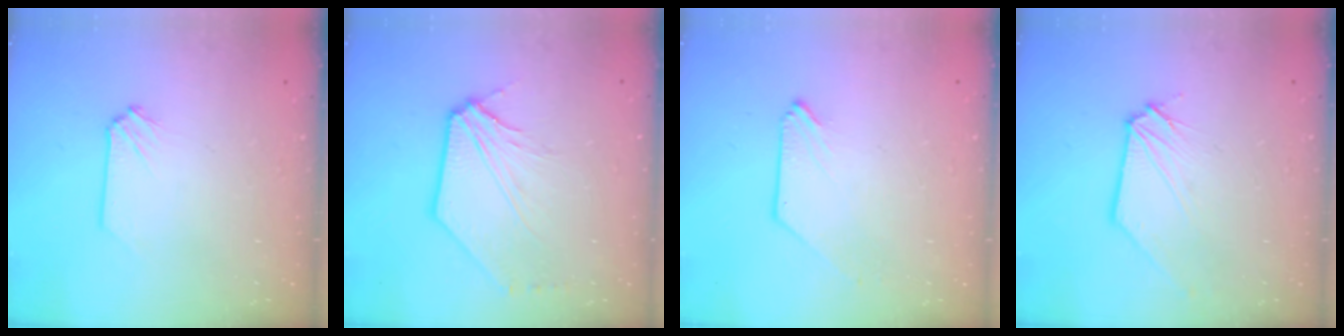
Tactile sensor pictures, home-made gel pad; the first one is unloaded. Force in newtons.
{"total": 6.5, "press": 6.4, "slide": 0.7}
{"total": 0.0}
{"total": 0.6, "press": 0.6, "slide": 0.1}